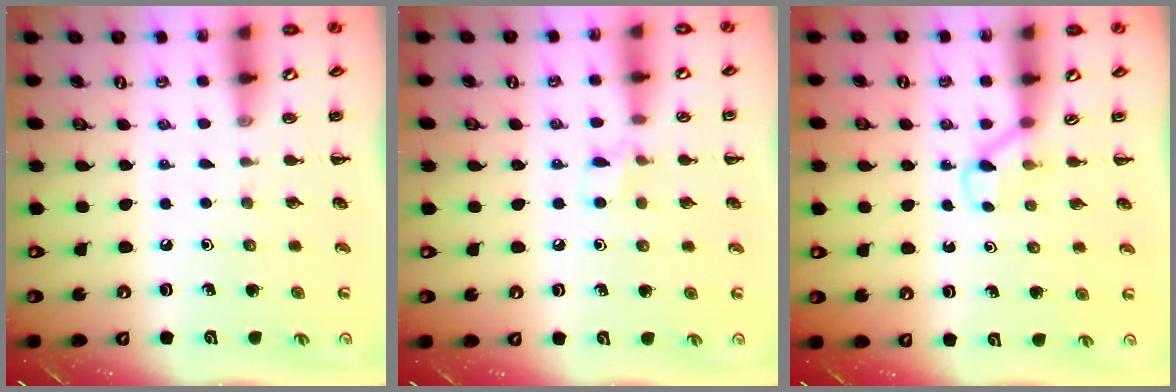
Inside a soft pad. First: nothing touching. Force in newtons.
{"total": 4.8, "press": 4.5, "slide": 1.4}
{"total": 2.5, "press": 2.3, "slide": 0.9}